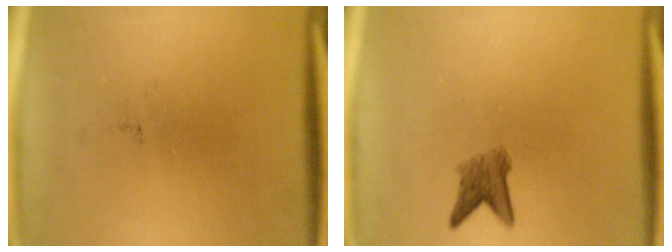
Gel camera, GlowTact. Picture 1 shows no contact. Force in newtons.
{"total": 3.0}